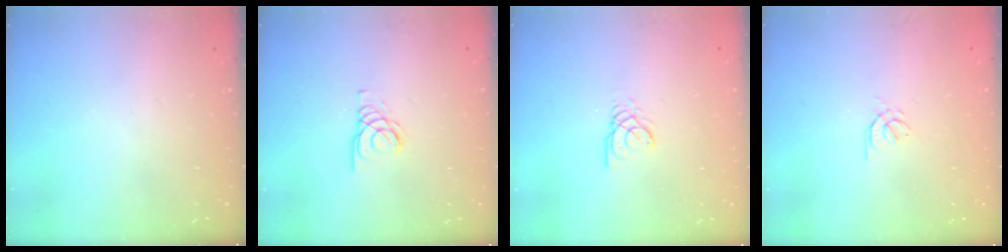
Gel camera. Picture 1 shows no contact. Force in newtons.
{"total": 2.1, "press": 2.1, "slide": 0.2}
{"total": 2.4, "press": 2.4, "slide": 0.4}
{"total": 2.1, "press": 2.0, "slide": 0.6}